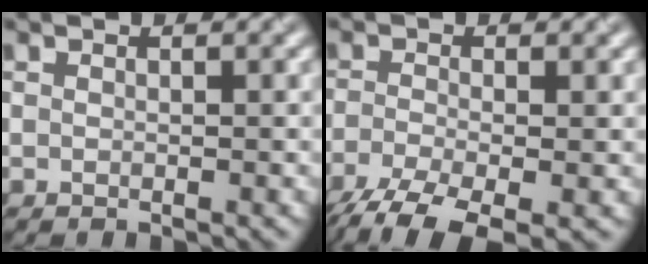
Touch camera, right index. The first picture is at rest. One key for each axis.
{"total": 6.2, "fx": -4.1, "fy": 1.8, "fz": 4.3, "tx": -0.091, "ty": -0.020, "tz": -0.082}